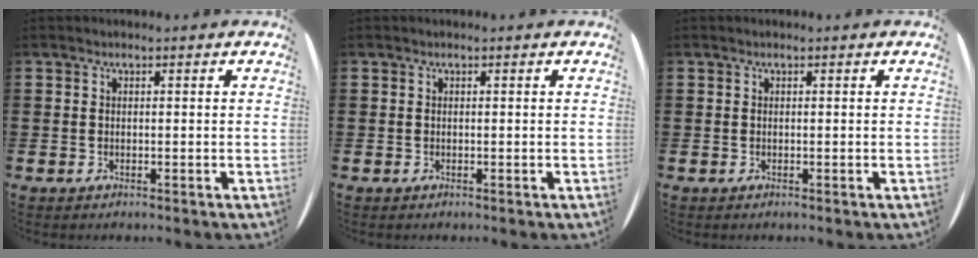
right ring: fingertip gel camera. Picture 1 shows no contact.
{"total": 0.0}
{"total": 0.0}